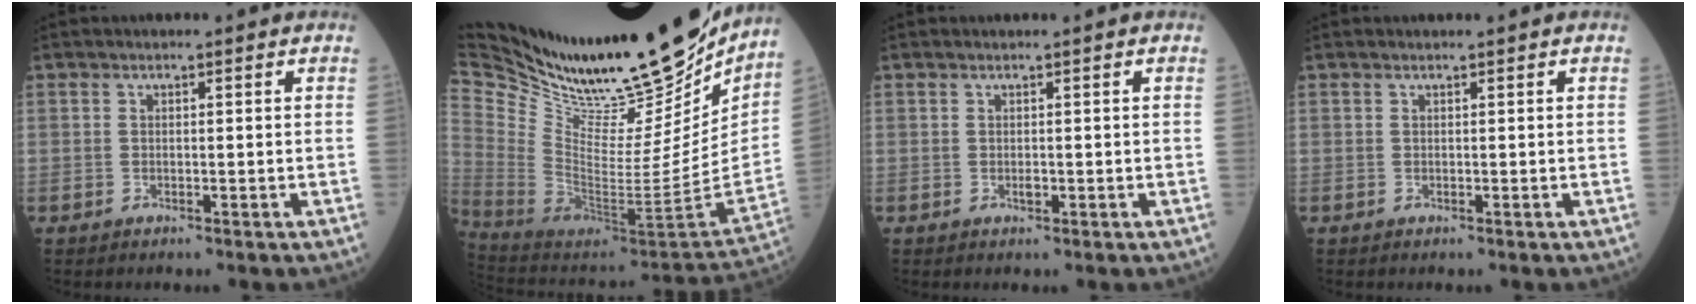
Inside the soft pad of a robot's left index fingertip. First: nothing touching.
{"total": 35.5, "force": [29.1, 9.6, 18.0], "torque": [-0.343, -0.076, 0.451]}
{"total": 0.8, "force": [0.1, 0.4, 0.6], "torque": [-0.012, 0.001, 0.003]}
{"total": 0.7, "force": [0.6, 0.1, 0.2], "torque": [-0.005, 0.005, 0.012]}